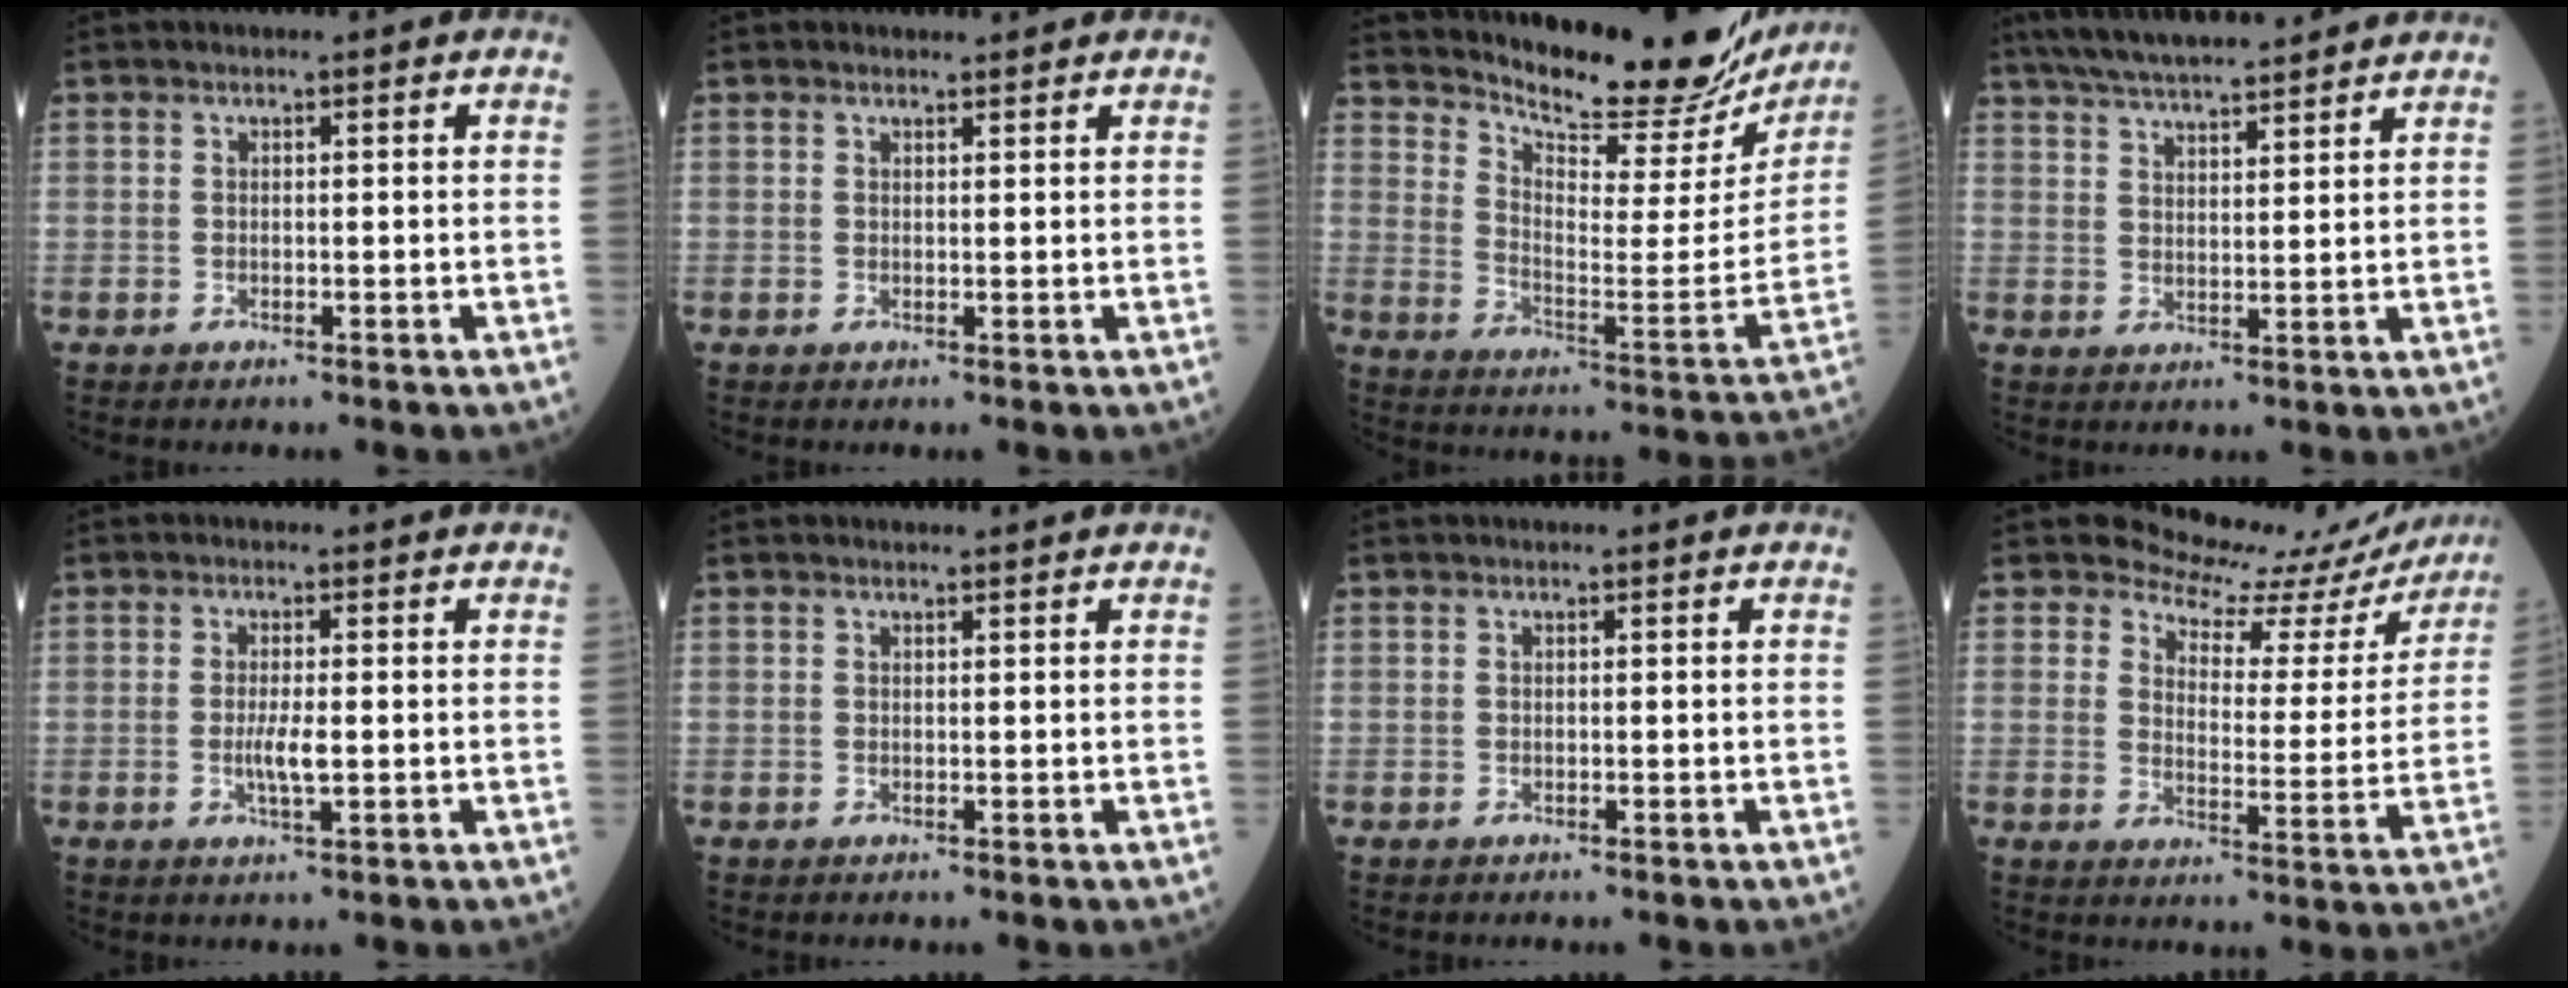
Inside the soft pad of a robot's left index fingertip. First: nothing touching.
{"total": 1.4, "force": [1.4, 0.2, 0.1], "torque": [-0.011, 0.002, 0.023]}
{"total": 23.0, "force": [21.5, 3.9, 7.0], "torque": [-0.113, -0.079, 0.287]}
{"total": 13.7, "force": [12.2, 1.7, 6.1], "torque": [-0.107, 0.028, 0.191]}
{"total": 2.7, "force": [-0.2, 0.3, 2.7], "torque": [-0.058, -0.005, -0.002]}
{"total": 1.0, "force": [1.0, 0.0, 0.1], "torque": [-0.008, 0.001, 0.016]}
{"total": 0.0}
{"total": 15.3, "force": [14.3, 5.1, 1.7], "torque": [-0.004, -0.046, 0.150]}